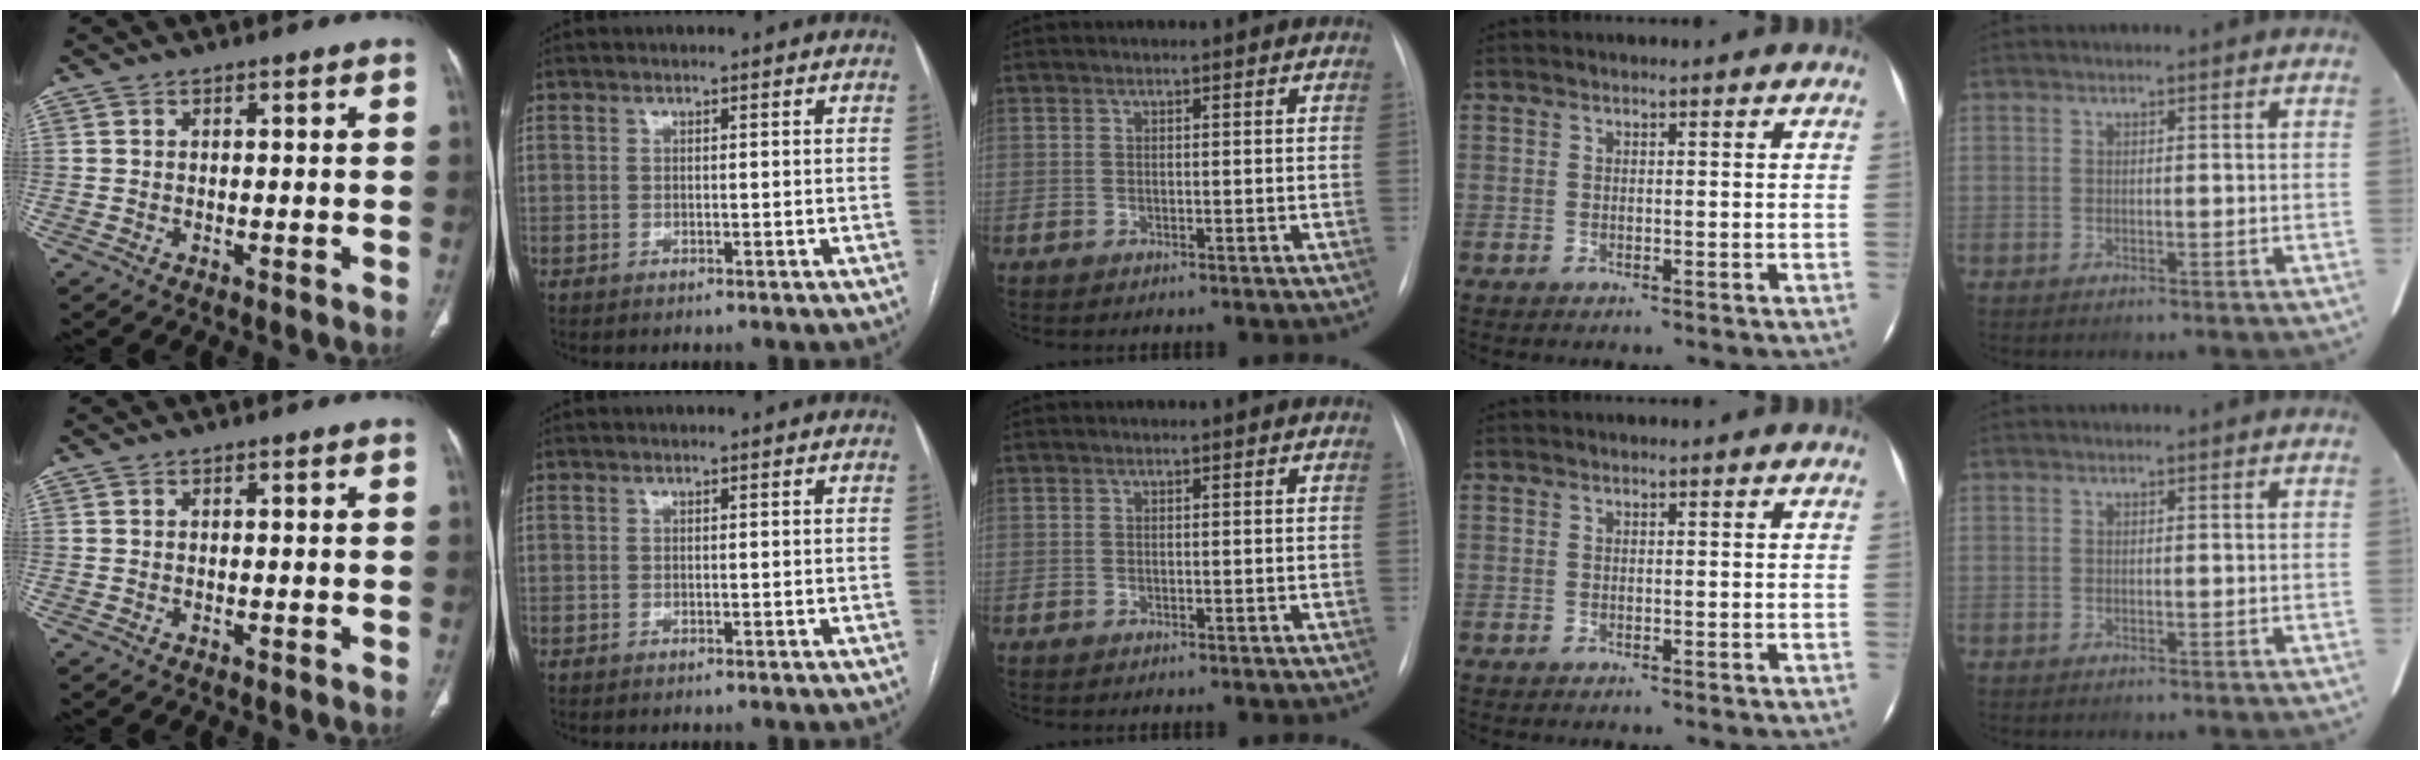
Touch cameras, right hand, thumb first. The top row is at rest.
{}